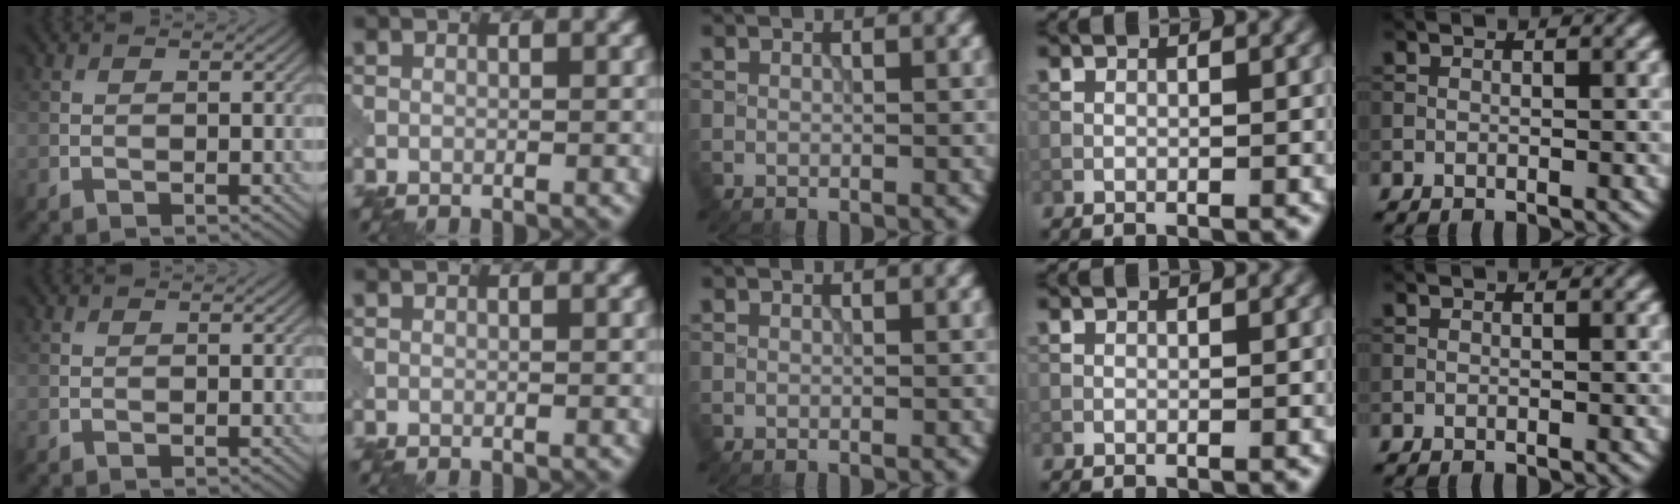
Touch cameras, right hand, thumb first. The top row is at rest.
{}